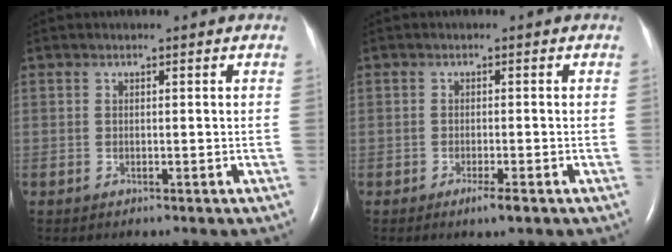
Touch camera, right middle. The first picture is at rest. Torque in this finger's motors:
{"motor_torque": [0.24, -0.15, 0.21, 0.05]}